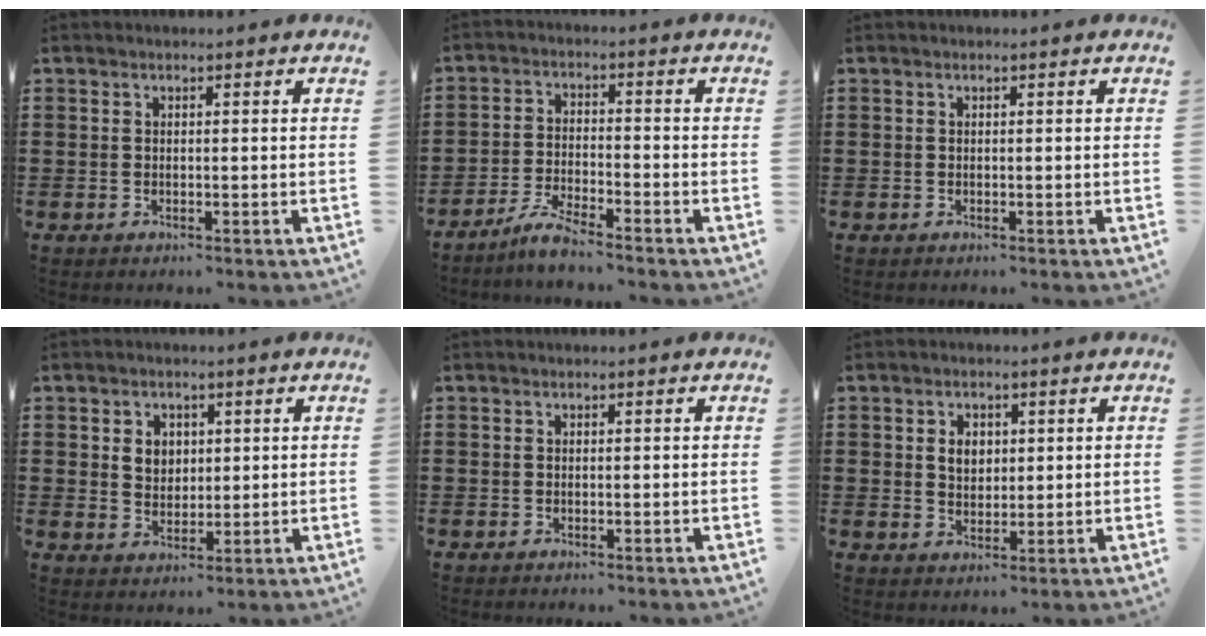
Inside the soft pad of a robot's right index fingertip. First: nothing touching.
{"total": 4.3, "force": [-4.0, 0.0, 1.6], "torque": [-0.050, -0.005, -0.081]}
{"total": 0.0}
{"total": 3.4, "force": [1.2, 2.8, 1.4], "torque": [-0.037, 0.011, 0.019]}
{"total": 0.0}
{"total": 3.1, "force": [0.7, 2.3, 1.9], "torque": [-0.037, 0.006, 0.010]}